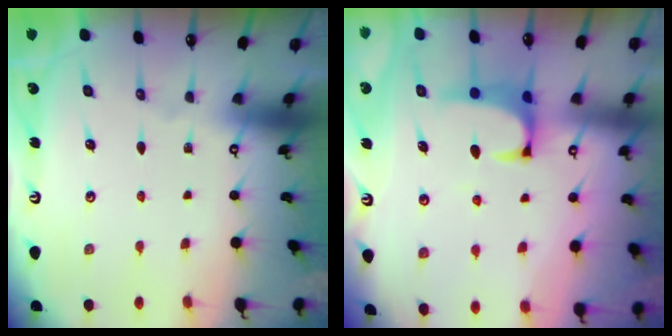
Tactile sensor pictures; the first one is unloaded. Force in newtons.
{"total": 1.6, "press": 1.5, "slide": 0.5}